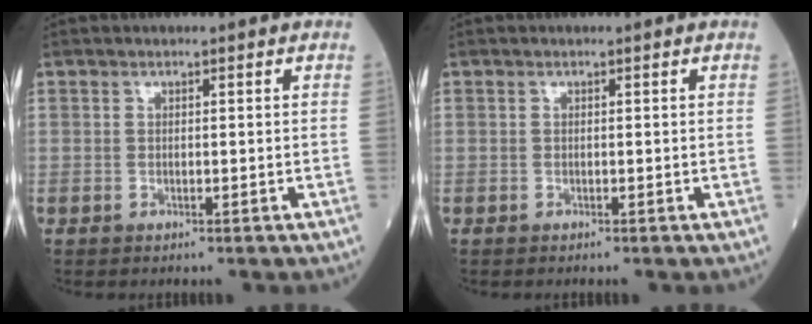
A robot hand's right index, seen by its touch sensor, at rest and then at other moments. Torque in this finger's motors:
{"motor_torque": [-0.04, -0.06, -0.03, -0.01]}